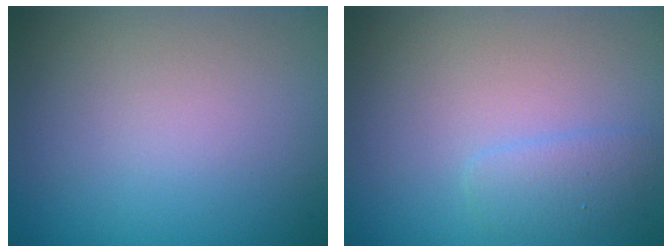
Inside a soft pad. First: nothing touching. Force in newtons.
{"total": 1.5, "press": 1.5, "slide": 0.1}